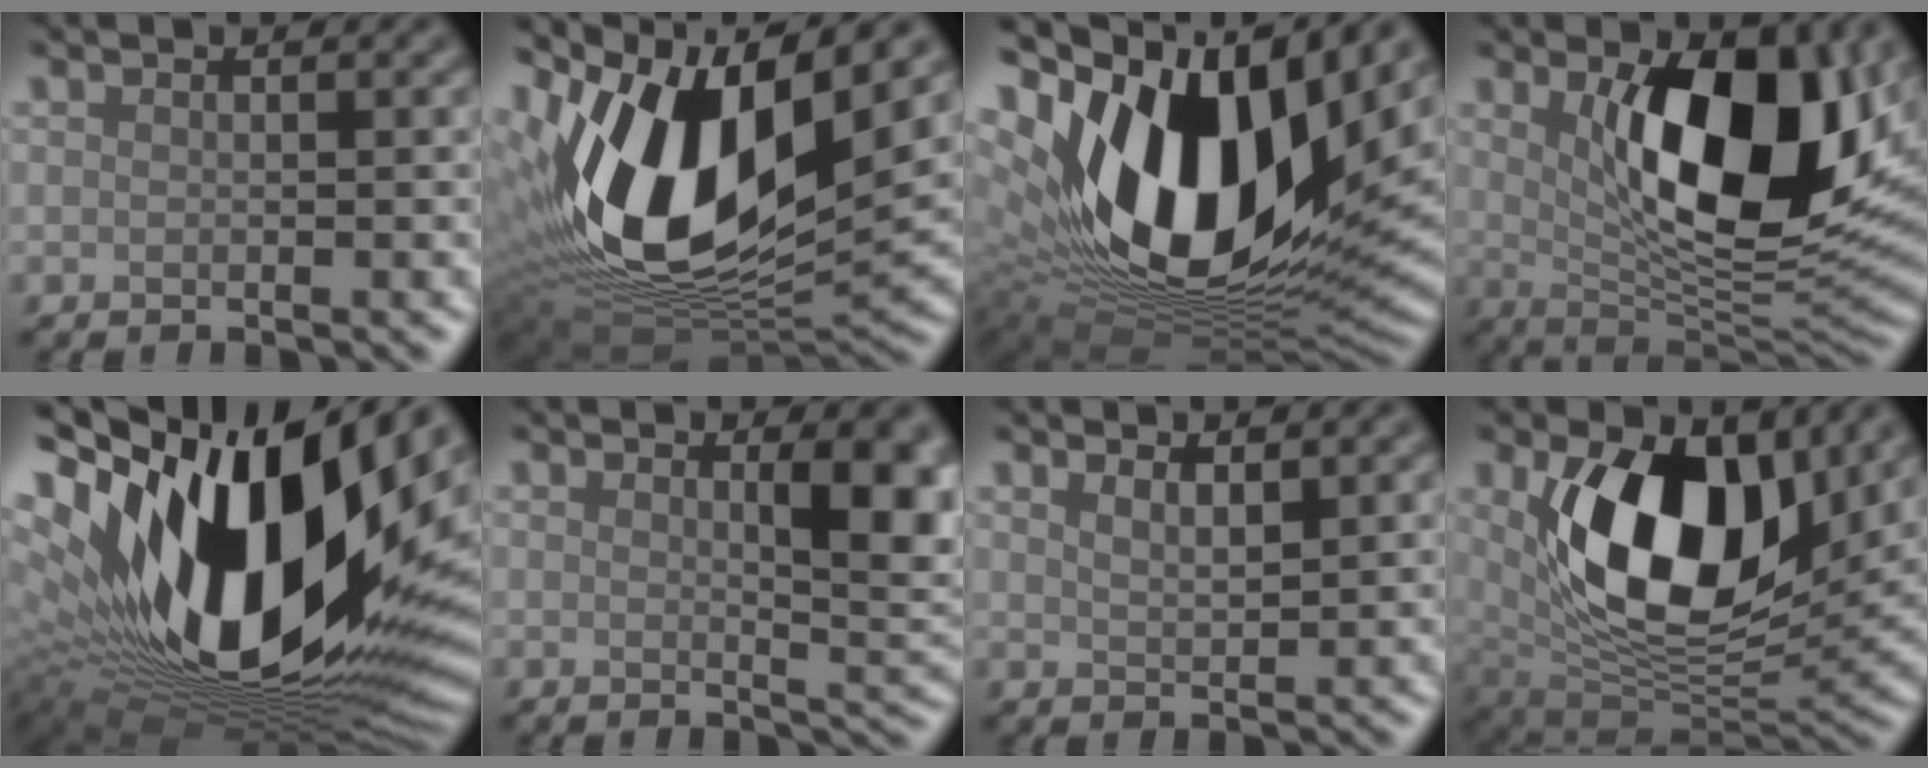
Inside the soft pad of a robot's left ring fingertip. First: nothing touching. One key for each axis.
{"total": 14.0, "fx": 3.0, "fy": 7.7, "fz": 11.3, "tx": -0.231, "ty": -0.010, "tz": 0.058}
{"total": 17.1, "fx": 4.4, "fy": 10.2, "fz": 12.9, "tx": -0.270, "ty": -0.003, "tz": 0.087}
{"total": 12.5, "fx": 2.4, "fy": 5.7, "fz": 10.8, "tx": -0.159, "ty": -0.007, "tz": 0.046}
{"total": 20.2, "fx": 3.9, "fy": 10.4, "fz": 17.0, "tx": -0.325, "ty": -0.016, "tz": 0.077}
{"total": 5.8, "fx": 1.3, "fy": 1.6, "fz": 5.4, "tx": -0.062, "ty": -0.001, "tz": 0.029}
{"total": 1.4, "fx": 1.3, "fy": 0.2, "fz": 0.6, "tx": -0.013, "ty": -0.001, "tz": 0.028}
{"total": 12.5, "fx": 3.2, "fy": 7.3, "fz": 9.7, "tx": -0.164, "ty": -0.023, "tz": 0.065}